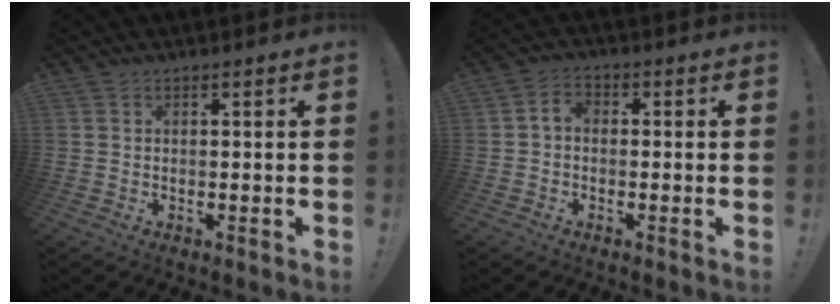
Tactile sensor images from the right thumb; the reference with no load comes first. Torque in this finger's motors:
{"motor_torque": [0.66, 0.54, 0.65, -0.23, 0.07]}